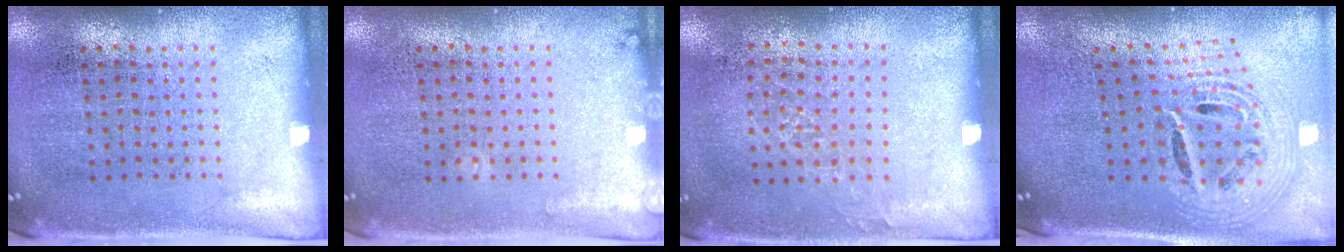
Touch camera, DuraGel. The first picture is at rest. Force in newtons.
{"total": 0.9, "press": 0.8, "slide": 0.2}
{"total": 0.9, "press": 0.8, "slide": 0.4}
{"total": 2.7, "press": 1.9, "slide": 1.9}